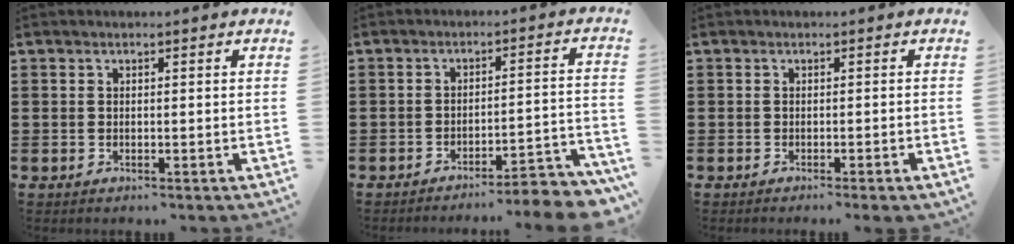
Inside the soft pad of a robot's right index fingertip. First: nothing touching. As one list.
[{"total": 4.8, "force": [-4.3, -0.2, 2.0], "torque": [-0.034, -0.014, -0.088]}, {"total": 0.9, "force": [-0.7, -0.2, 0.5], "torque": [-0.010, -0.002, -0.014]}]